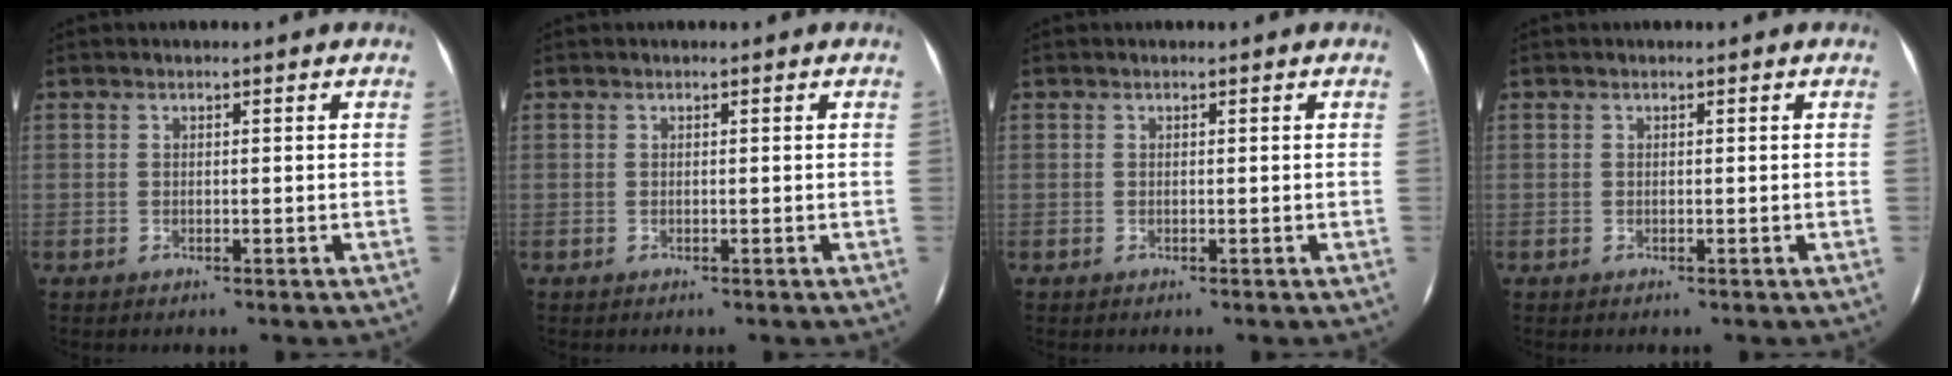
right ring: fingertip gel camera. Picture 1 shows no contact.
{"total": 0.0}
{"total": 0.0}
{"total": 0.0}